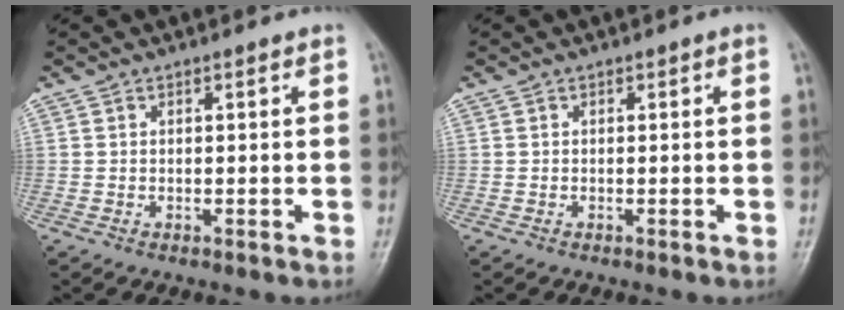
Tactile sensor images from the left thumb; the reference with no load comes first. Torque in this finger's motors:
{"motor_torque": [0.00, 0.00, -0.03, -0.02, 0.00]}